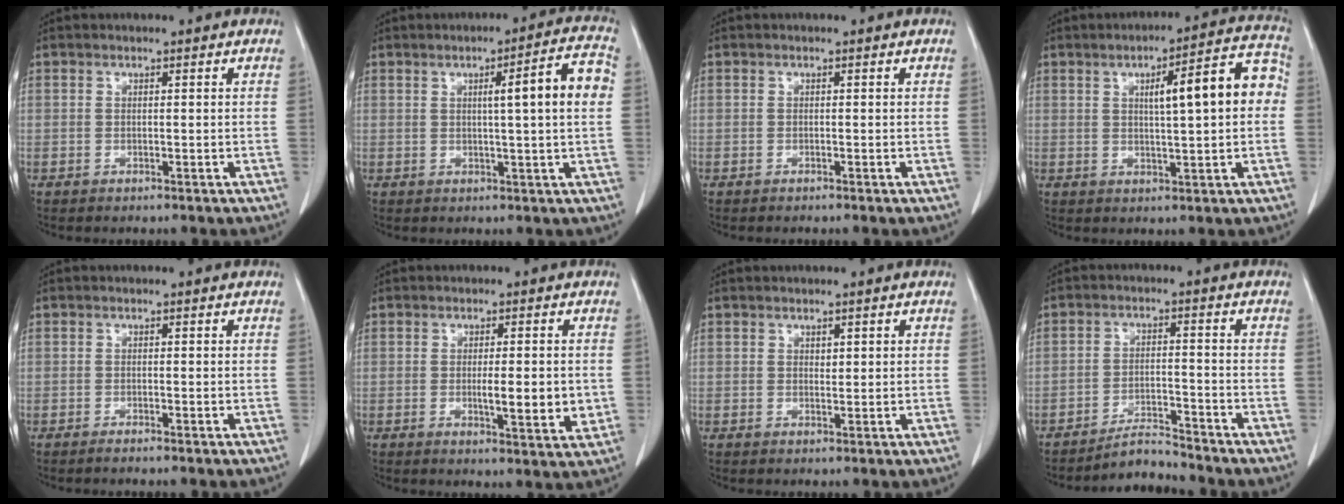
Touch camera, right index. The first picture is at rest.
{"total": 8.7, "force": [1.7, 1.9, 8.3], "torque": [-0.108, 0.023, 0.023]}
{"total": 0.0}
{"total": 11.1, "force": [1.6, 1.9, 10.8], "torque": [-0.144, 0.032, 0.021]}
{"total": 1.6, "force": [-1.3, -0.2, 0.9], "torque": [-0.013, 0.000, -0.016]}
{"total": 6.0, "force": [-0.5, 1.2, 5.9], "torque": [-0.085, -0.008, -0.004]}
{"total": 0.9, "force": [0.4, 0.5, 0.6], "torque": [-0.007, -0.002, 0.008]}
{"total": 4.5, "force": [-4.5, 0.0, 0.1], "torque": [-0.005, -0.008, -0.075]}